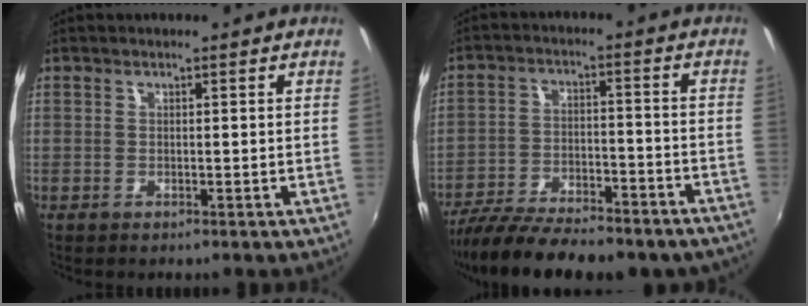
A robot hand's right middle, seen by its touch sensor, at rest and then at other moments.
{"total": 23.7, "force": [-19.5, 6.8, 11.7], "torque": [-0.223, -0.038, -0.278]}